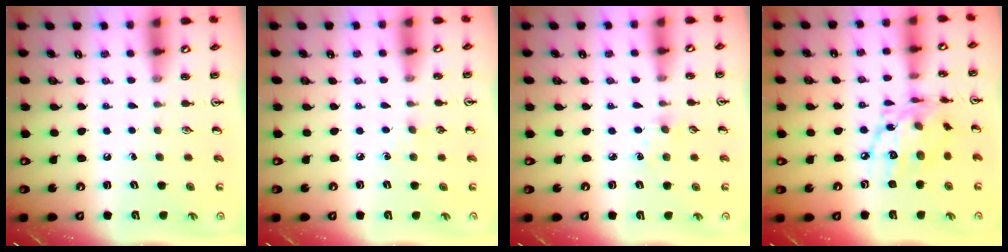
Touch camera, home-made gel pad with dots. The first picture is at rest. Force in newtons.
{"total": 3.6, "press": 3.6, "slide": 0.6}
{"total": 2.2, "press": 2.2, "slide": 0.4}
{"total": 15.7, "press": 15.7, "slide": 1.2}